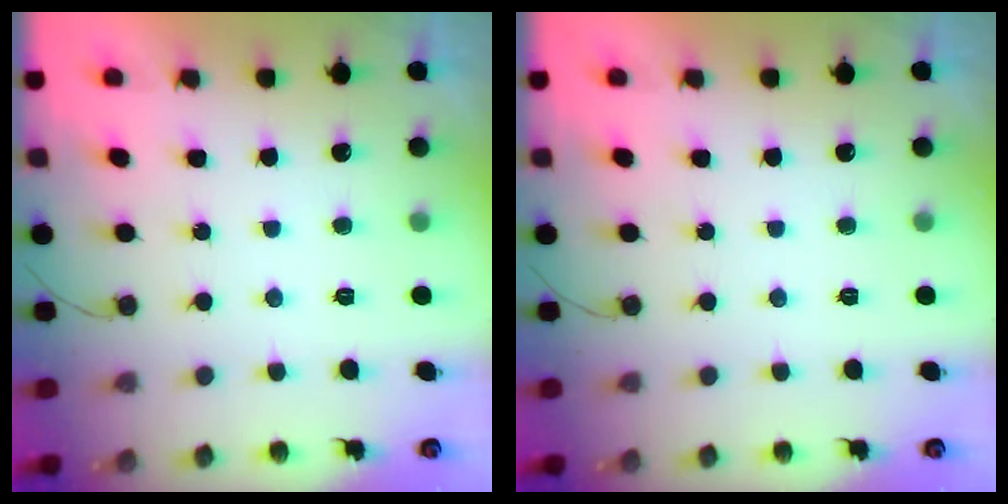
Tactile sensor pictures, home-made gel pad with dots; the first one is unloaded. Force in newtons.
{"total": 0.0}